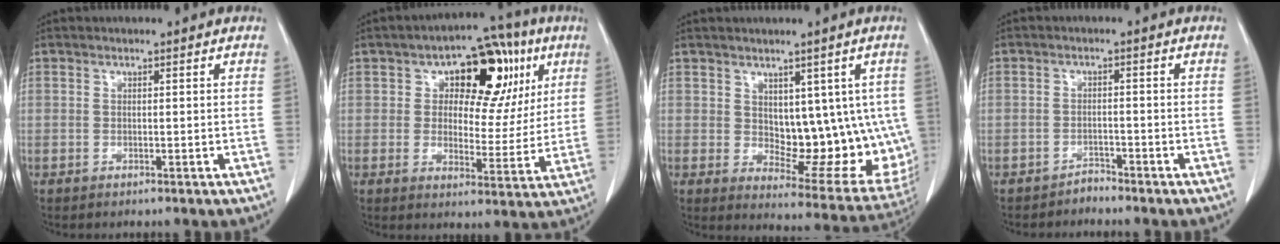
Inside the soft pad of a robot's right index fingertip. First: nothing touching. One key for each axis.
{"total": 14.2, "fx": 5.5, "fy": 8.1, "fz": 10.3, "tx": -0.114, "ty": 0.033, "tz": 0.079}
{"total": 13.8, "fx": 1.3, "fy": 7.4, "fz": 11.6, "tx": -0.132, "ty": -0.004, "tz": 0.038}
{"total": 1.7, "fx": -1.6, "fy": 0.4, "fz": -0.3, "tx": 0.009, "ty": -0.001, "tz": -0.026}